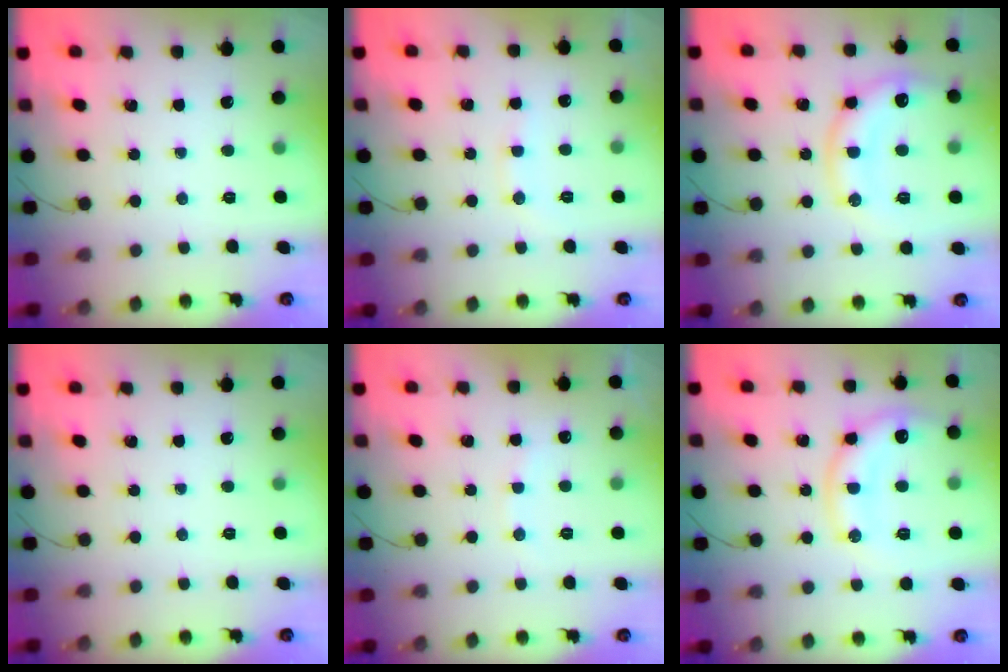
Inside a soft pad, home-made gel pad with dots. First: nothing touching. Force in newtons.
{"total": 7.3, "press": 7.2, "slide": 1.4}
{"total": 13.6, "press": 13.5, "slide": 1.5}
{"total": 0.0}
{"total": 5.6, "press": 5.6, "slide": 0.9}
{"total": 13.7, "press": 13.6, "slide": 1.4}